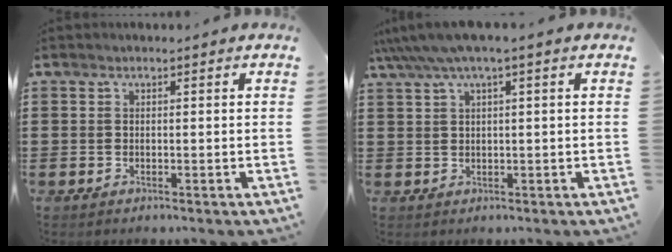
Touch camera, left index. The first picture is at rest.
{"total": 3.3, "force": [1.3, 0.0, 3.0], "torque": [-0.066, -0.003, 0.020]}